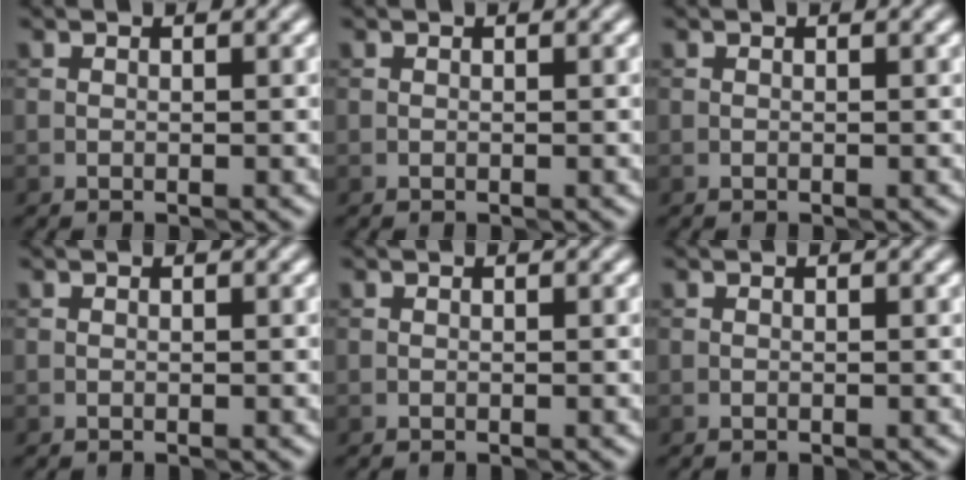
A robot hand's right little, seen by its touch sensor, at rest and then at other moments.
{"total": 0.0}
{"total": 0.0}
{"total": 0.0}
{"total": 0.0}
{"total": 0.0}